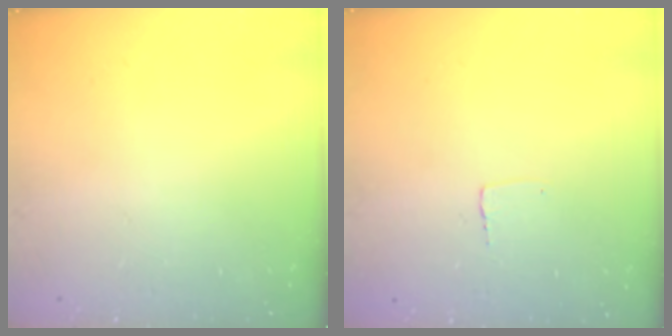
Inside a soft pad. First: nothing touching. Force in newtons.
{"total": 2.3, "press": 2.3, "slide": 0.1}